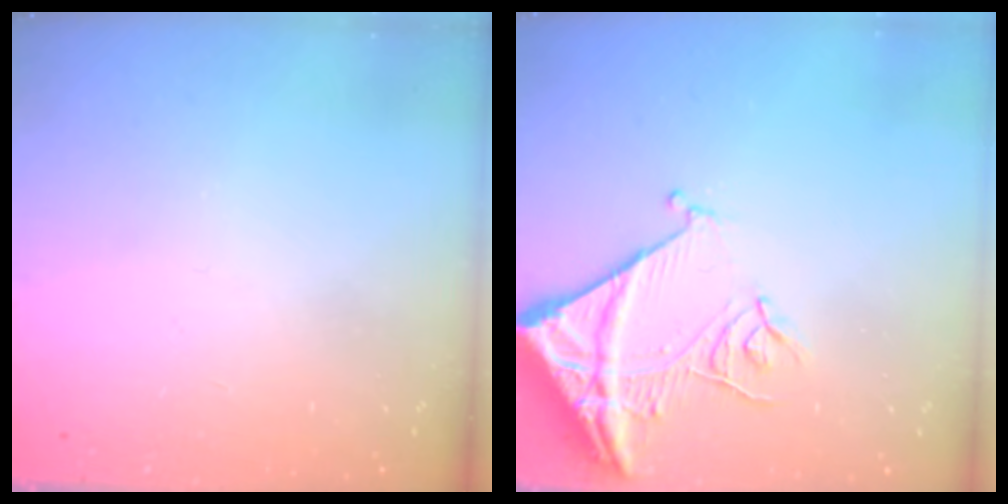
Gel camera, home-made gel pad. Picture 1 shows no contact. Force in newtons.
{"total": 14.2, "press": 14.2, "slide": 1.2}